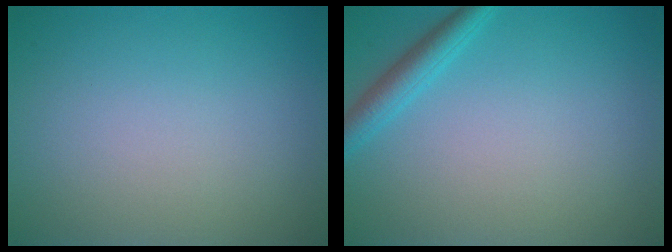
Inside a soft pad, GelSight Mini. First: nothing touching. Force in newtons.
{"total": 2.3, "press": 2.3, "slide": 0.2}